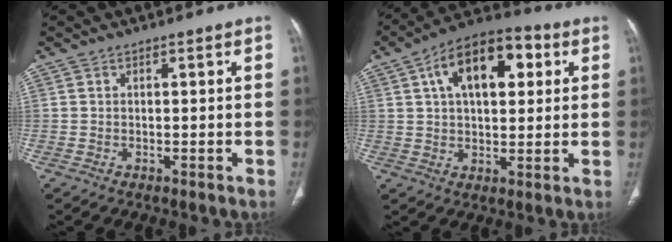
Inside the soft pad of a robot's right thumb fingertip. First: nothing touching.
{"total": 15.9, "force": [5.2, 8.5, 12.3], "torque": [-0.168, 0.015, 0.077]}